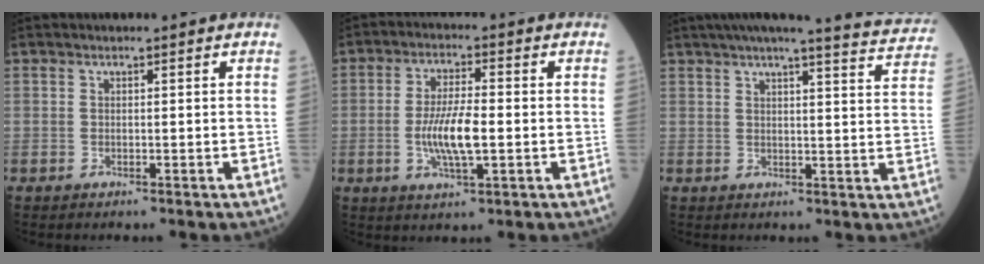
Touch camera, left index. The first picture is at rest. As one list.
[{"total": 7.6, "force": [-1.2, 1.5, 7.3], "torque": [-0.151, -0.005, -0.025]}, {"total": 16.4, "force": [15.0, 0.6, 6.6], "torque": [-0.087, -0.027, 0.171]}]